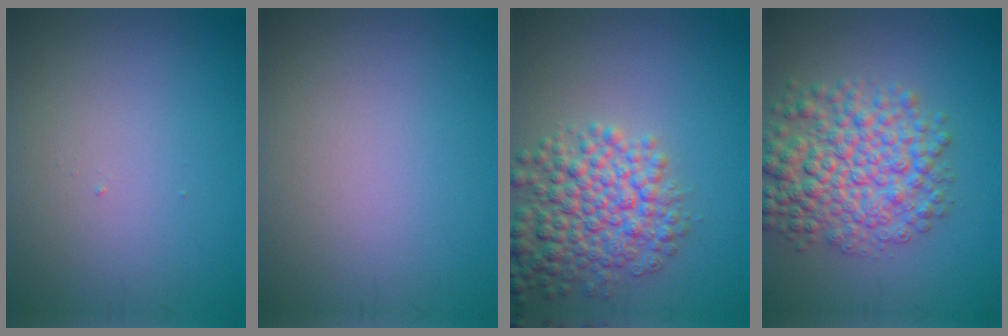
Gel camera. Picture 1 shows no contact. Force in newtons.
{"total": 0.0}
{"total": 6.5, "press": 6.5, "slide": 0.2}
{"total": 7.4, "press": 7.4, "slide": 0.1}